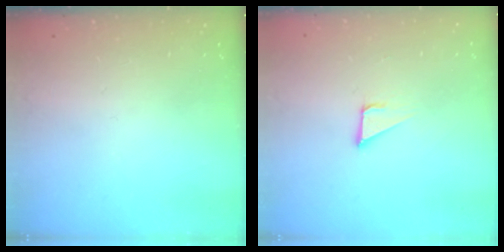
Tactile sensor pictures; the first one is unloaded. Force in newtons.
{"total": 3.2, "press": 3.2, "slide": 0.1}